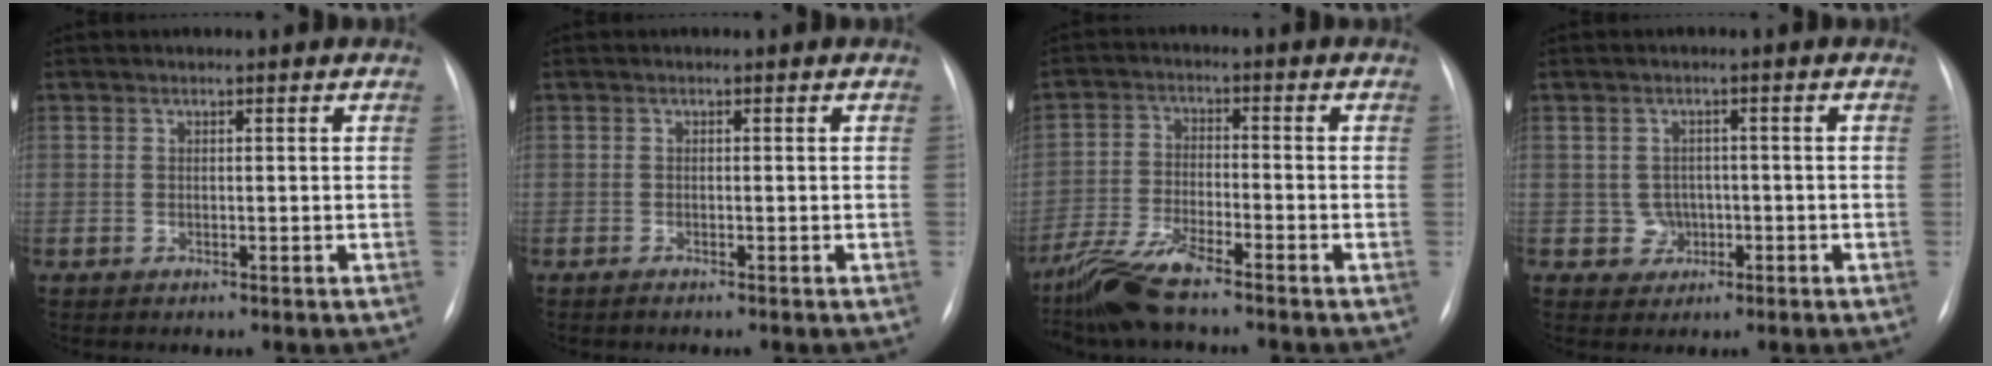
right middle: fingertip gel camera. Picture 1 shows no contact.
{"total": 0.6, "force": [-0.5, 0.0, 0.3], "torque": [-0.010, -0.001, -0.010]}
{"total": 8.3, "force": [-6.8, 0.6, 4.6], "torque": [-0.104, -0.025, -0.134]}
{"total": 3.0, "force": [-0.7, 2.9, 0.2], "torque": [0.005, 0.011, -0.005]}